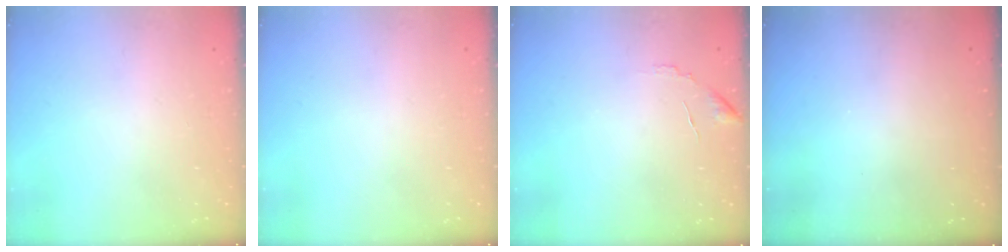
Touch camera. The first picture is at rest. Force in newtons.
{"total": 0.0}
{"total": 5.7, "press": 5.7, "slide": 0.3}
{"total": 3.0, "press": 3.0, "slide": 0.1}